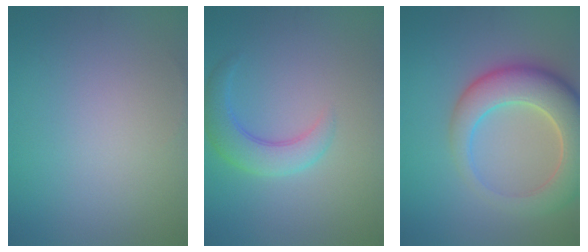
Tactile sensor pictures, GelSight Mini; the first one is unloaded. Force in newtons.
{"total": 4.0, "press": 3.9, "slide": 0.2}
{"total": 8.8, "press": 8.8, "slide": 1.0}